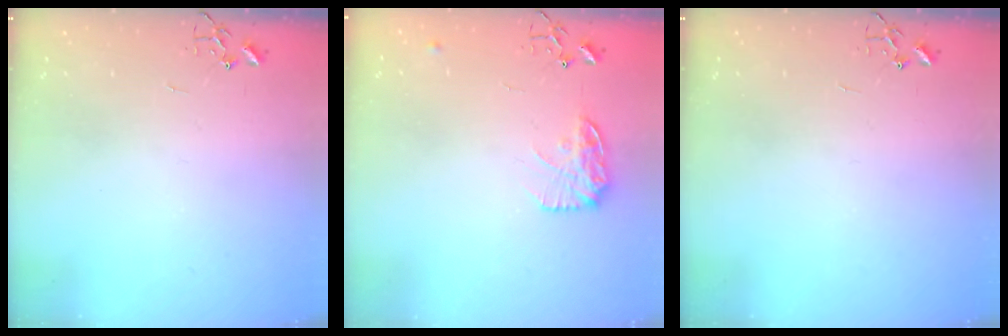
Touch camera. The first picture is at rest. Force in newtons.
{"total": 12.3, "press": 12.3, "slide": 0.5}
{"total": 0.0}